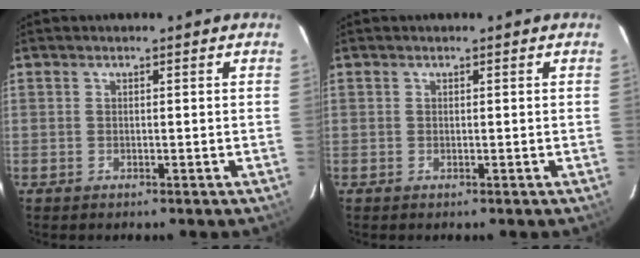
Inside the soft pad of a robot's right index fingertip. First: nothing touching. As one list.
[{"total": 0.0}]